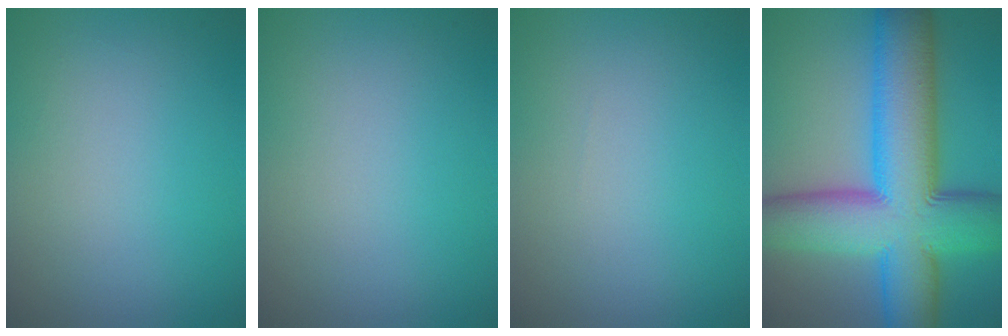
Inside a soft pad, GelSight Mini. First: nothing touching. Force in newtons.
{"total": 0.0}
{"total": 0.0}
{"total": 14.4, "press": 14.4, "slide": 0.3}